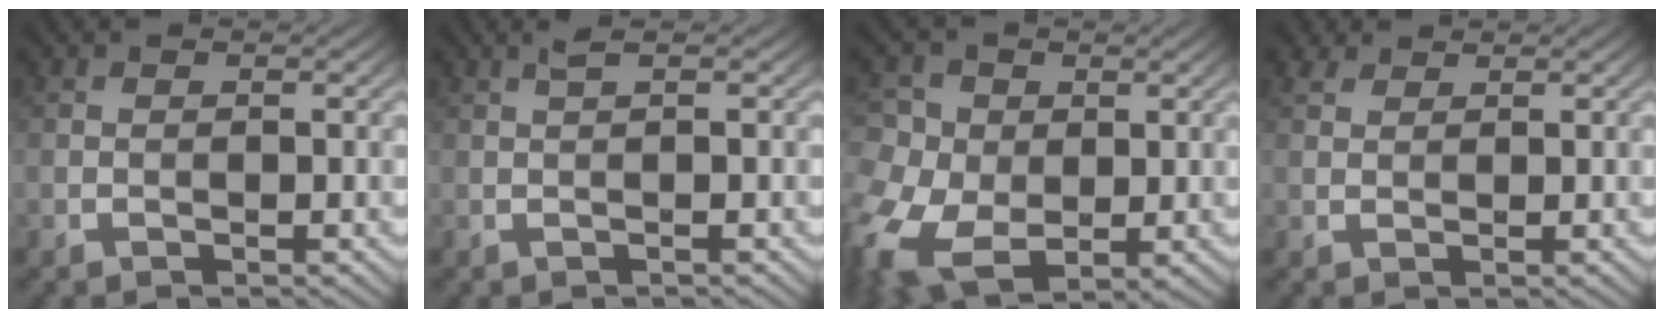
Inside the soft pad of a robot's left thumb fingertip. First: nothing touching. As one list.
[{"total": 1.8, "force": [0.8, -0.2, 1.6], "torque": [-0.028, 0.009, 0.011]}, {"total": 11.6, "force": [-2.2, 8.8, 7.2], "torque": [-0.216, -0.026, -0.040]}, {"total": 2.0, "force": [1.8, 0.9, 0.2], "torque": [-0.006, 0.007, 0.035]}]